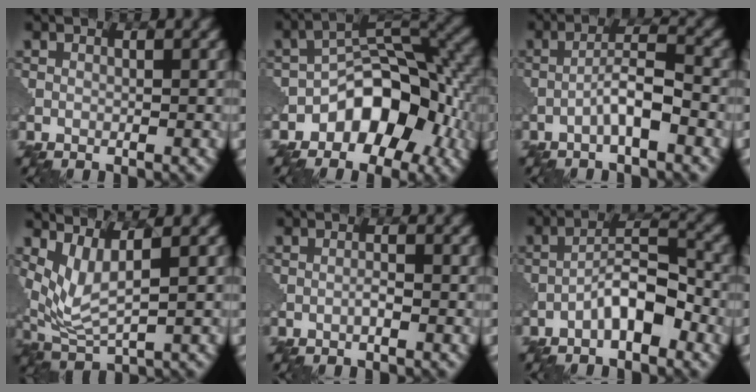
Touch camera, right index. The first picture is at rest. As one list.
[{"total": 8.6, "force": [-3.8, 5.3, 5.6], "torque": [-0.060, 0.012, -0.073]}, {"total": 3.6, "force": [-1.7, 0.6, 3.1], "torque": [-0.054, 0.016, -0.037]}, {"total": 4.0, "force": [1.7, 1.1, 3.4], "torque": [-0.089, -0.008, 0.045]}, {"total": 0.8, "force": [-0.4, 0.1, 0.7], "torque": [-0.013, 0.002, -0.009]}, {"total": 4.6, "force": [-2.5, 1.5, 3.6], "torque": [-0.058, 0.018, -0.049]}]